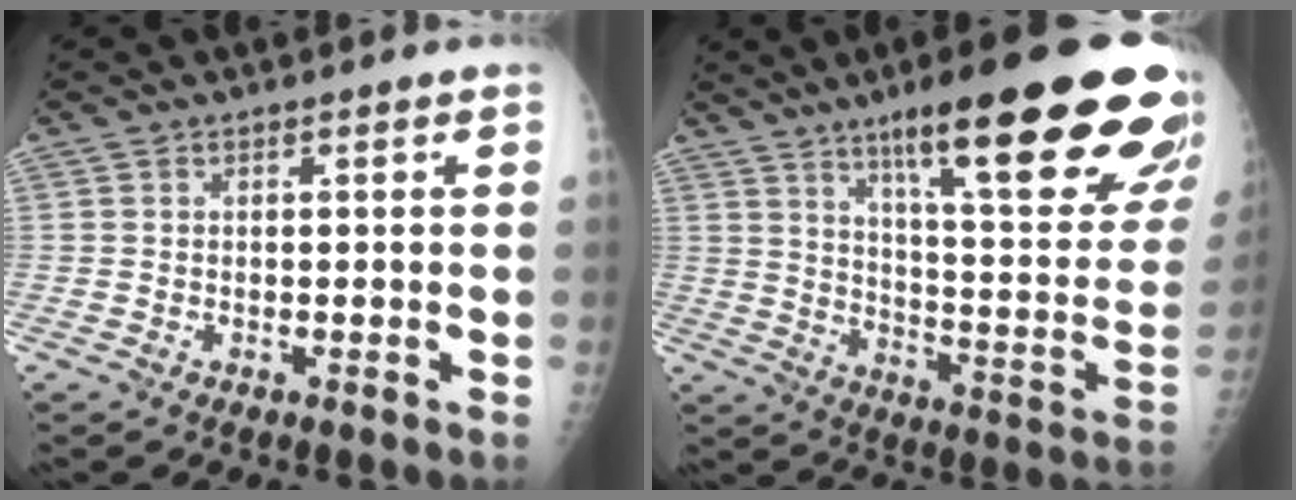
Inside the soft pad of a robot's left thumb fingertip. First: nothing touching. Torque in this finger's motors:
{"motor_torque": [3.27, 1.73, 1.72, -1.05, 0.47]}